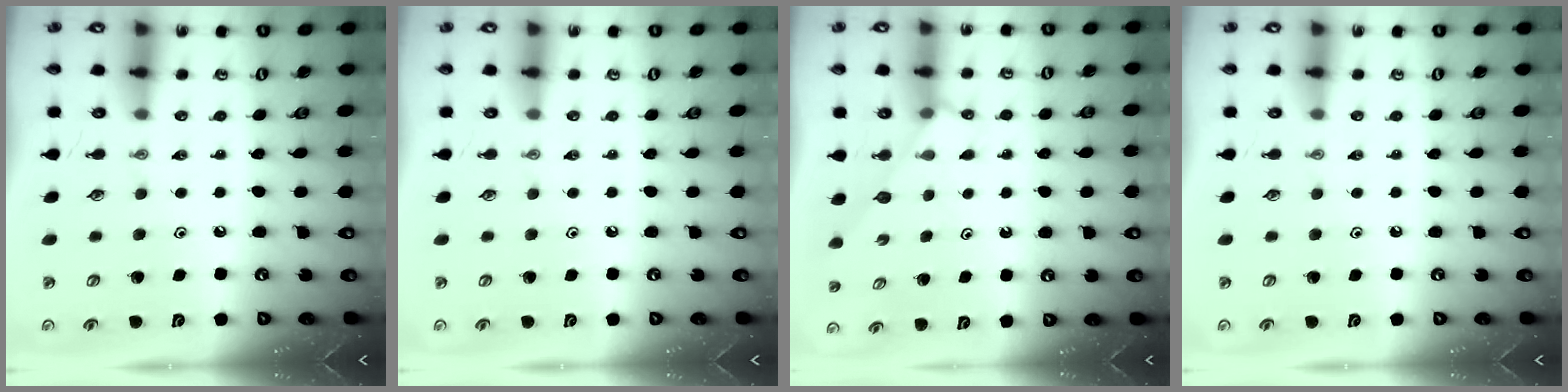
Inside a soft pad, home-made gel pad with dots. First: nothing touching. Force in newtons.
{"total": 0.0}
{"total": 3.3, "press": 3.3, "slide": 0.4}
{"total": 0.0}